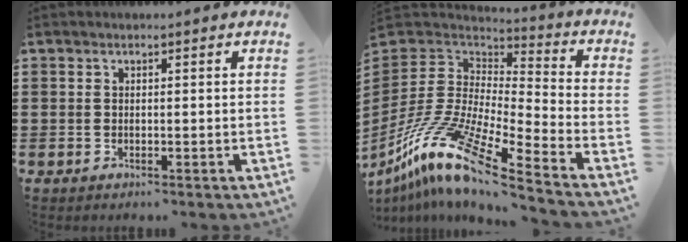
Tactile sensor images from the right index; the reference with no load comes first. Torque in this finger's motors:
{"motor_torque": [-0.42, 1.29, 0.36, 0.19]}